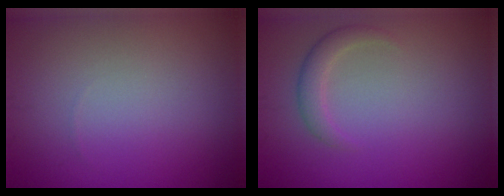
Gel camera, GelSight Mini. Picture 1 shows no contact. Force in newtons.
{"total": 1.8, "press": 1.8, "slide": 0.1}